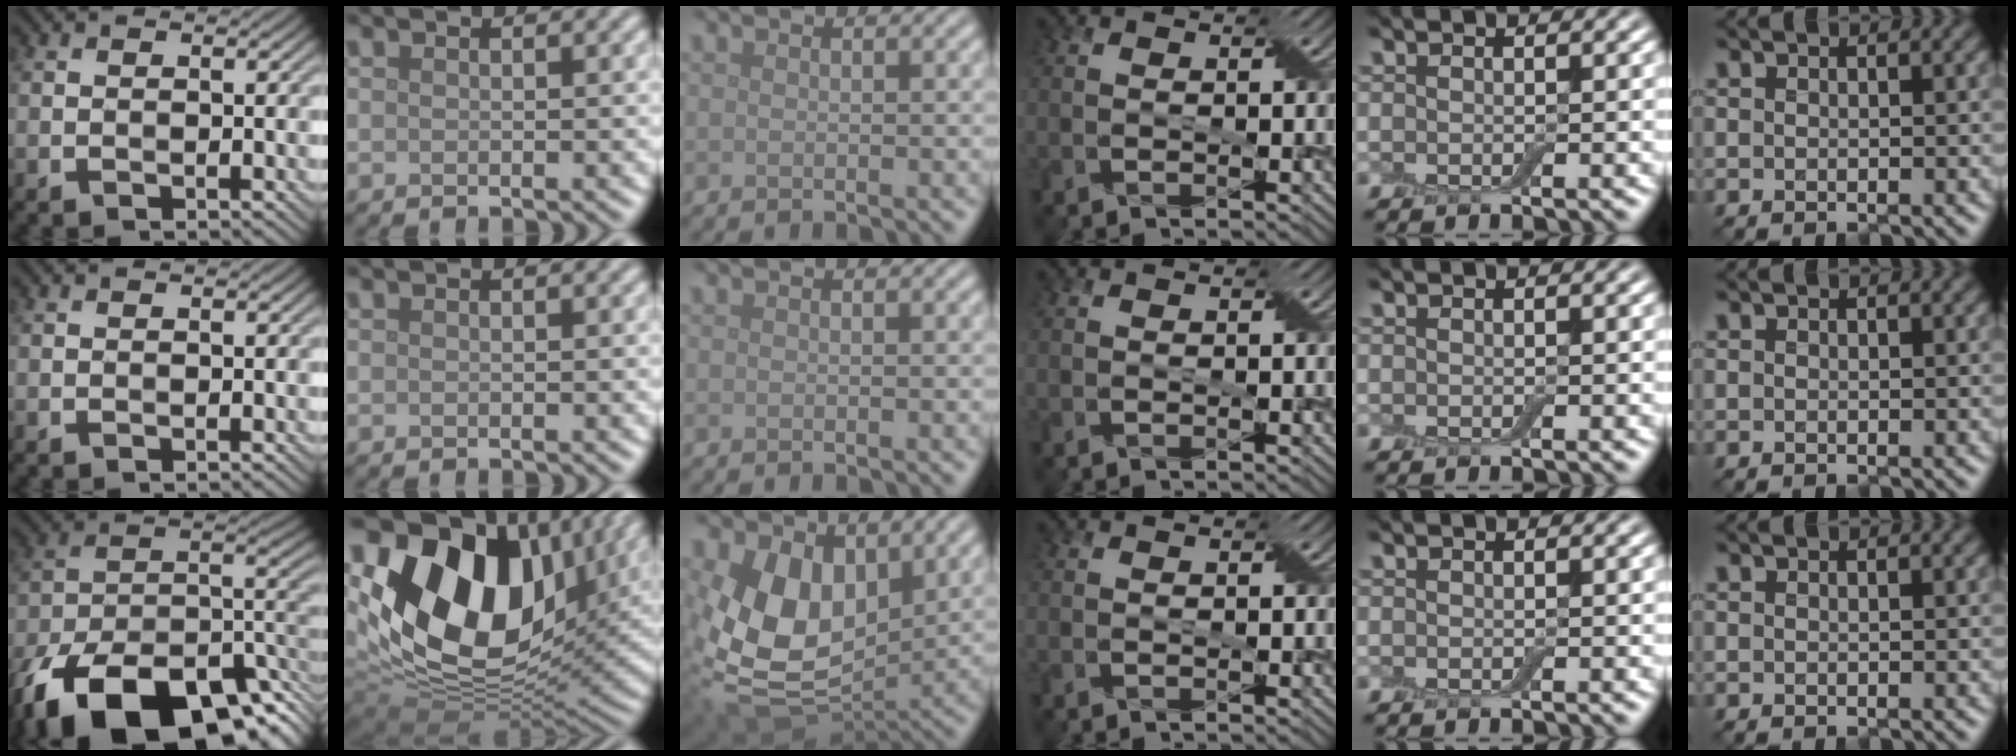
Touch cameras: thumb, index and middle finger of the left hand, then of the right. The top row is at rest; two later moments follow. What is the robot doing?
{"motion": "peel", "object": "duck tape"}